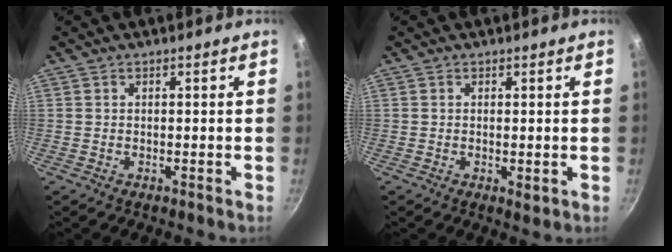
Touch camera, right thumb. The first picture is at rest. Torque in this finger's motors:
{"motor_torque": [-0.61, 0.17, -0.56, 0.05, 0.05]}